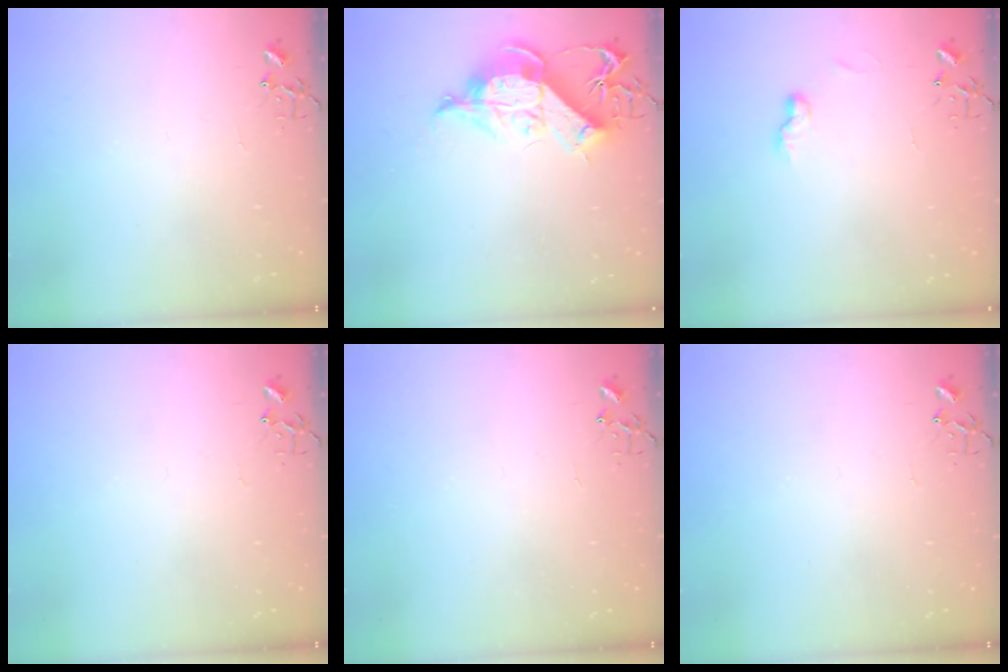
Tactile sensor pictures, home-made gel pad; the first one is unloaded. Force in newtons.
{"total": 15.8, "press": 15.7, "slide": 1.6}
{"total": 6.0, "press": 6.0, "slide": 0.7}
{"total": 0.0}
{"total": 0.0}
{"total": 0.0}